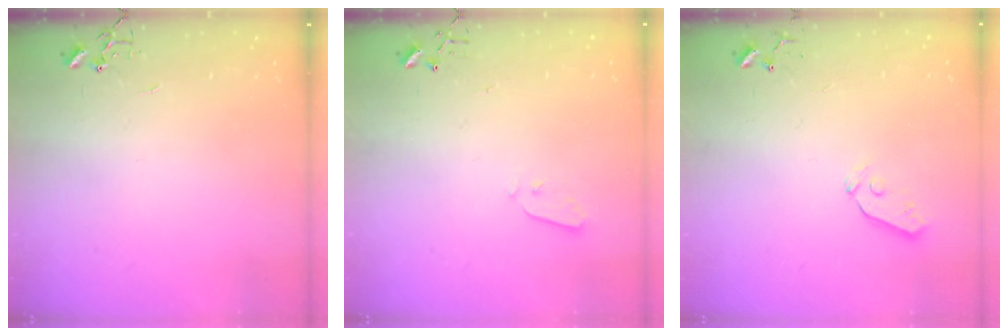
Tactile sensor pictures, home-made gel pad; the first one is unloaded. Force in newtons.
{"total": 3.0, "press": 3.0, "slide": 0.3}
{"total": 3.8, "press": 3.8, "slide": 0.3}